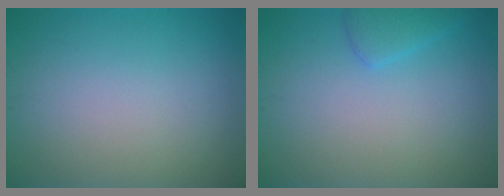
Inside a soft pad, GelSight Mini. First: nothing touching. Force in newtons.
{"total": 1.7, "press": 1.7, "slide": 0.1}